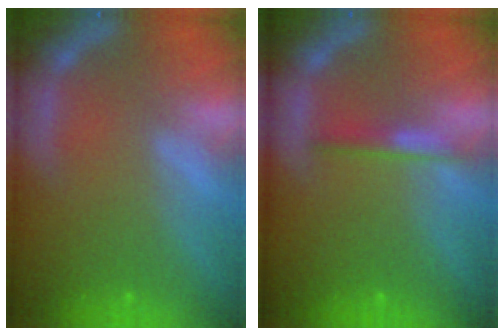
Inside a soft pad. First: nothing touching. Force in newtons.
{"total": 1.9}